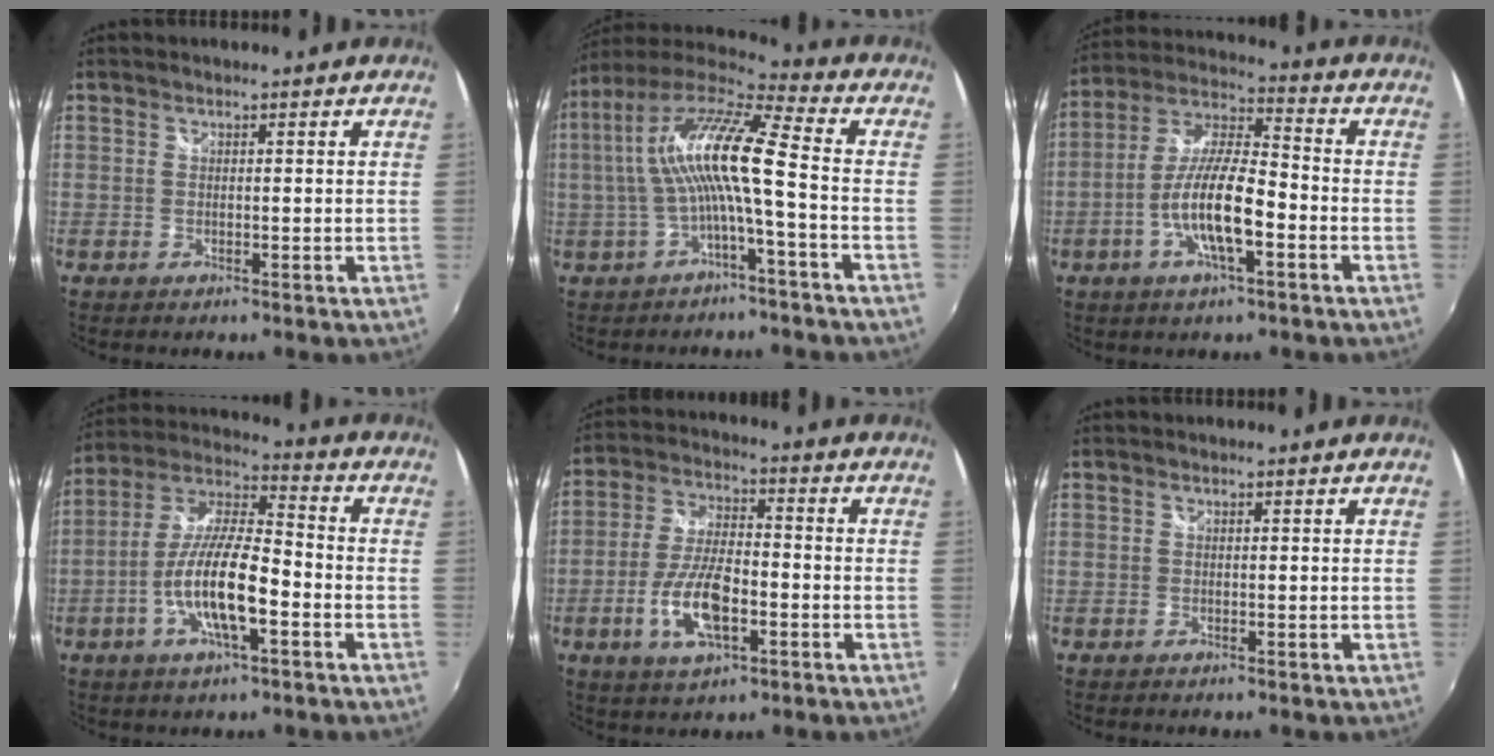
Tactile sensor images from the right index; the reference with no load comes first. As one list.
[{"total": 13.5, "force": [-1.3, 1.0, 13.4], "torque": [-0.256, 0.014, -0.023]}, {"total": 12.7, "force": [-4.4, 3.1, 11.5], "torque": [-0.234, 0.003, -0.084]}, {"total": 13.8, "force": [-4.8, 3.4, 12.5], "torque": [-0.251, 0.000, -0.091]}, {"total": 11.3, "force": [-4.0, 4.4, 9.6], "torque": [-0.198, 0.000, -0.071]}, {"total": 0.0}]